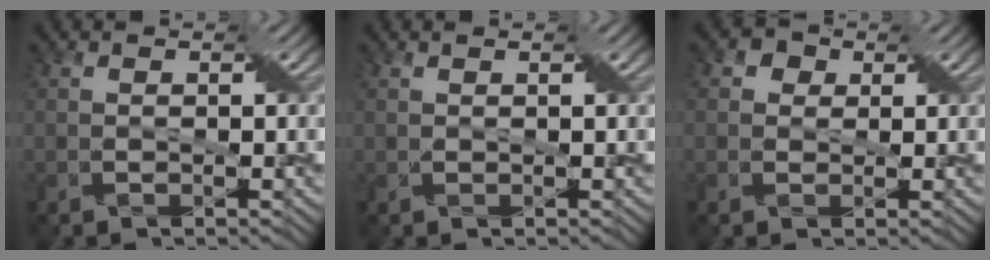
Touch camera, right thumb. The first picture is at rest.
{"total": 0.6, "force": [0.6, -0.2, 0.1], "torque": [-0.002, -0.002, 0.012]}
{"total": 3.0, "force": [1.4, 2.5, 1.0], "torque": [-0.015, 0.002, 0.004]}